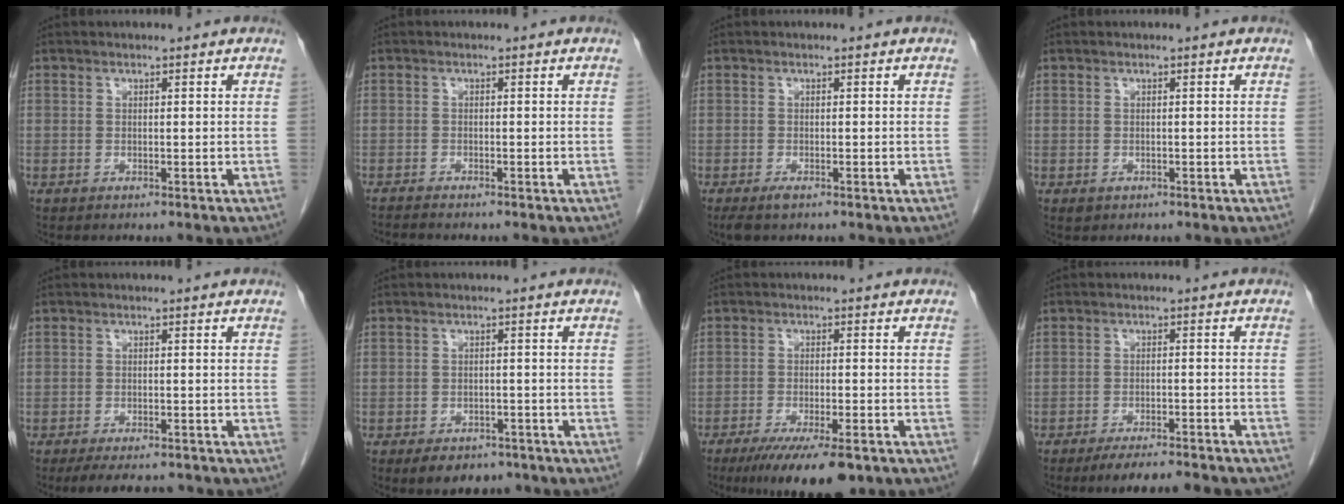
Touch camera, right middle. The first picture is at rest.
{"total": 1.7, "force": [-1.7, -0.1, 0.5], "torque": [-0.009, -0.002, -0.027]}
{"total": 1.7, "force": [-1.1, 0.5, 1.2], "torque": [-0.026, -0.005, -0.019]}
{"total": 0.8, "force": [-0.3, 0.6, 0.3], "torque": [-0.006, 0.001, -0.001]}
{"total": 7.6, "force": [-6.4, 2.2, 3.3], "torque": [-0.046, -0.008, -0.090]}
{"total": 6.2, "force": [-4.7, 3.3, 2.4], "torque": [-0.031, 0.002, -0.062]}
{"total": 11.1, "force": [-7.6, 2.3, 7.7], "torque": [-0.116, -0.021, -0.116]}
{"total": 10.8, "force": [-9.5, 1.4, 5.1], "torque": [-0.061, -0.008, -0.127]}